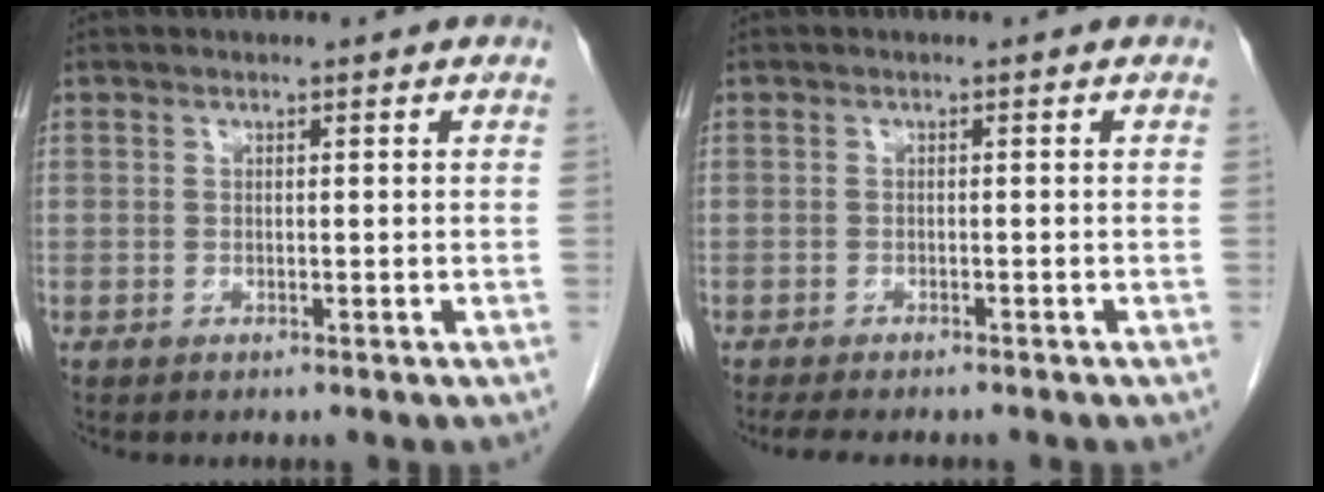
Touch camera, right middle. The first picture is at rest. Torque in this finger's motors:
{"motor_torque": [0.10, -0.08, -0.01, 0.00]}